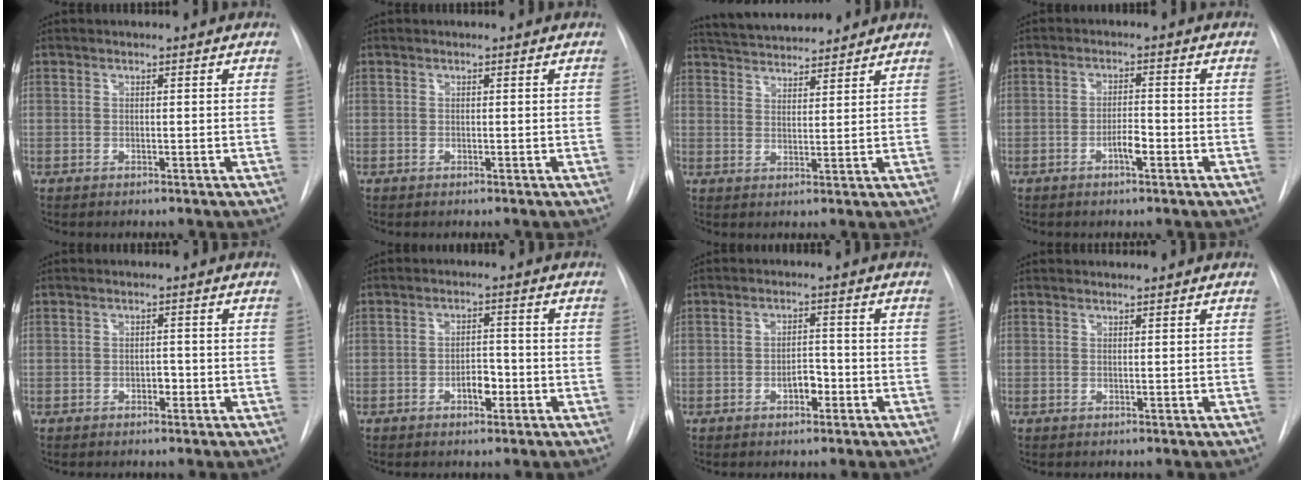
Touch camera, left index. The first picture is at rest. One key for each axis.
{"total": 0.0}
{"total": 11.2, "fx": 10.5, "fy": 1.9, "fz": 3.3, "tx": -0.056, "ty": 0.023, "tz": 0.163}
{"total": 2.9, "fx": -1.4, "fy": 0.6, "fz": 2.4, "tx": -0.038, "ty": 0.003, "tz": -0.024}
{"total": 1.2, "fx": -0.5, "fy": 0.7, "fz": 0.8, "tx": -0.010, "ty": 0.003, "tz": -0.009}
{"total": 3.2, "fx": -1.4, "fy": 1.5, "fz": 2.4, "tx": -0.033, "ty": 0.006, "tz": -0.020}
{"total": 2.9, "fx": -1.3, "fy": 1.4, "fz": 2.1, "tx": -0.029, "ty": 0.007, "tz": -0.019}
{"total": 0.7, "fx": 0.7, "fy": -0.1, "fz": -0.1, "tx": -0.005, "ty": 0.006, "tz": 0.015}